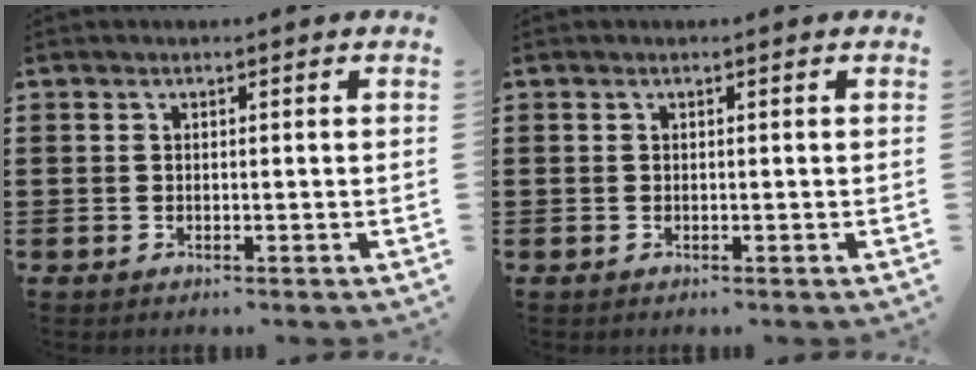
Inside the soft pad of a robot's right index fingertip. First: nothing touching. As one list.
[{"total": 0.0}]